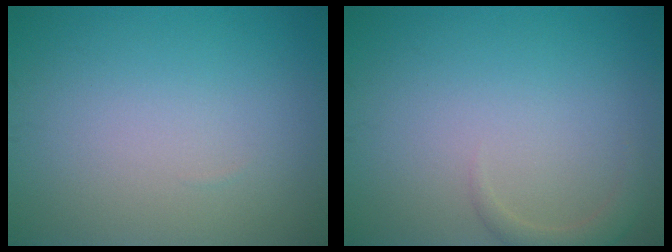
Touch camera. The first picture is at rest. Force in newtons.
{"total": 1.5, "press": 1.5, "slide": 0.2}